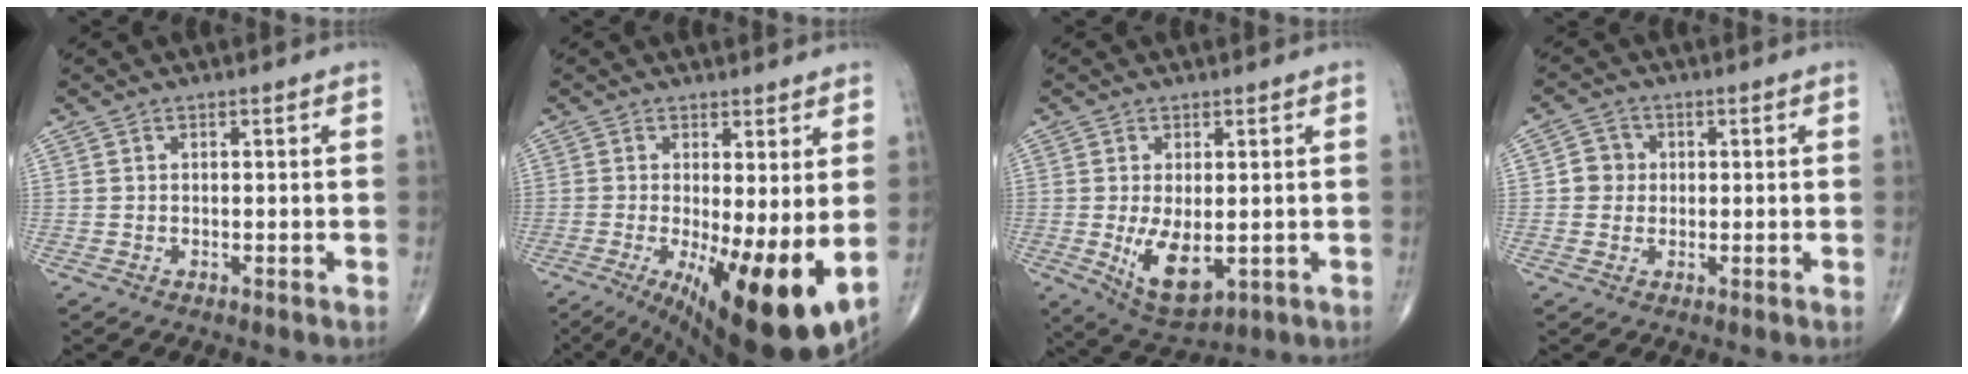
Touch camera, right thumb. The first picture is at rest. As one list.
[{"total": 16.2, "force": [-2.6, 5.0, 15.2], "torque": [-0.207, -0.026, -0.019]}, {"total": 8.8, "force": [-1.3, 4.4, 7.6], "torque": [-0.124, -0.023, -0.006]}, {"total": 3.7, "force": [0.1, 3.5, 1.0], "torque": [0.007, 0.007, -0.004]}]